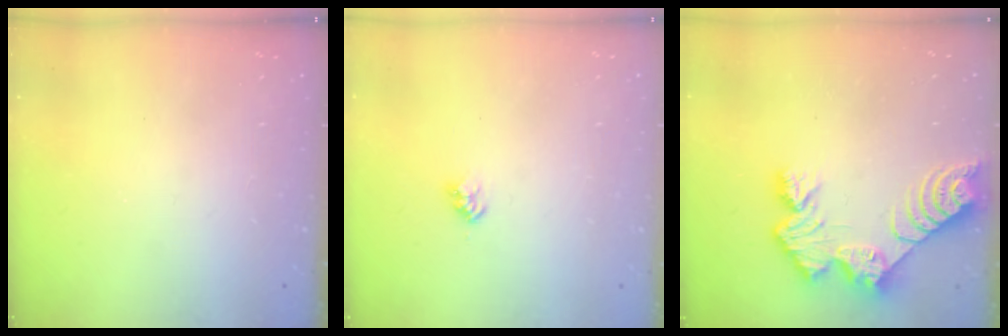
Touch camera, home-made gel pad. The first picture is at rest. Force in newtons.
{"total": 2.8, "press": 2.8, "slide": 0.4}
{"total": 10.9, "press": 10.9, "slide": 0.8}